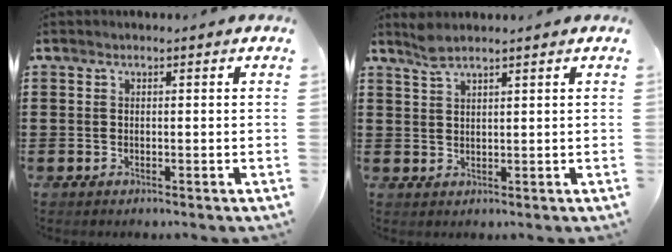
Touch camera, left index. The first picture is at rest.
{"total": 2.5, "force": [2.0, 0.3, 1.4], "torque": [-0.031, 0.001, 0.038]}